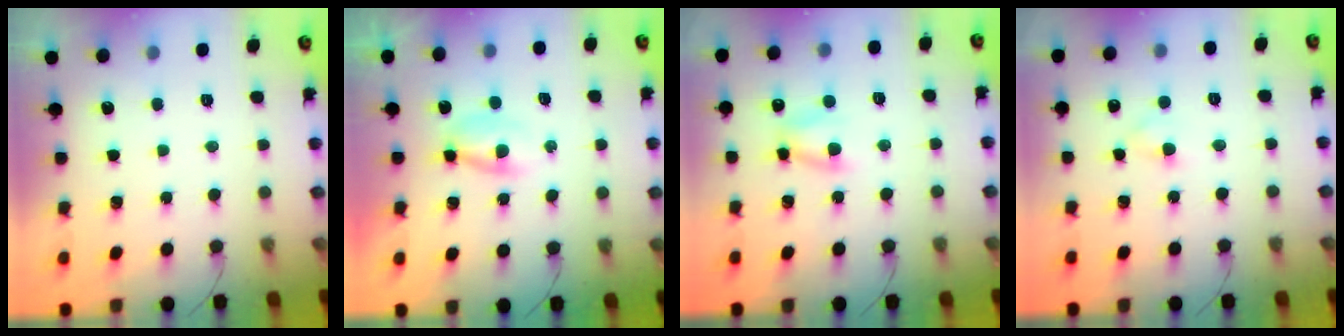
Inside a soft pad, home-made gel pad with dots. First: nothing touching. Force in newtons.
{"total": 2.1, "press": 1.9, "slide": 0.9}
{"total": 5.9, "press": 5.8, "slide": 1.4}
{"total": 2.4, "press": 2.1, "slide": 1.2}